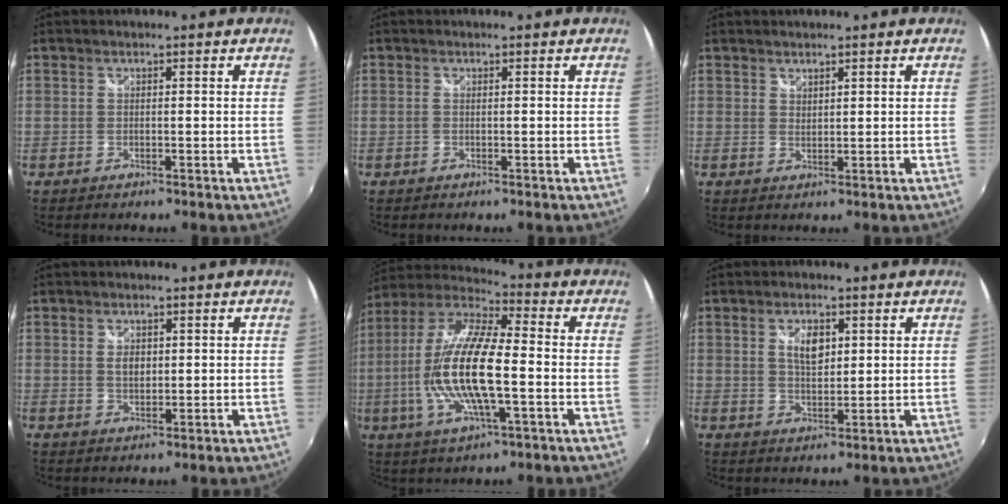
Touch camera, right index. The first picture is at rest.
{"total": 0.0}
{"total": 1.2, "force": [1.2, 0.3, 0.1], "torque": [0.003, 0.001, 0.020]}
{"total": 2.4, "force": [0.4, 1.6, 1.7], "torque": [-0.028, 0.001, 0.007]}
{"total": 18.3, "force": [-2.7, 4.8, 17.5], "torque": [-0.342, -0.005, -0.057]}
{"total": 4.6, "force": [1.5, 2.4, 3.6], "torque": [-0.060, 0.003, 0.025]}